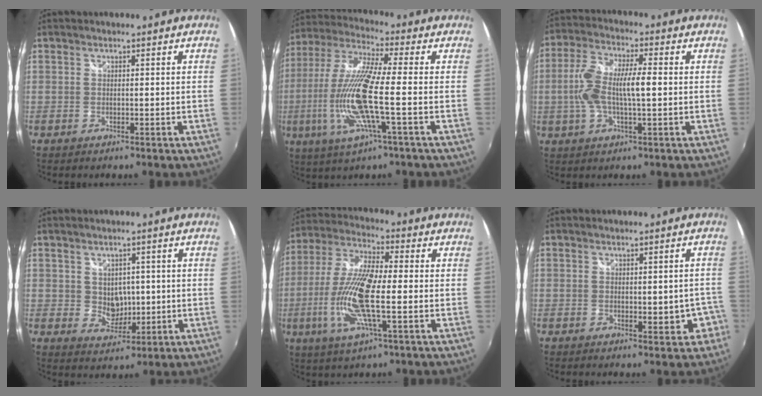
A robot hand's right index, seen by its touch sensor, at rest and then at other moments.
{"total": 16.3, "force": [-3.6, 1.5, 15.8], "torque": [-0.314, -0.012, -0.069]}
{"total": 10.6, "force": [-0.2, 3.0, 10.2], "torque": [-0.207, 0.010, -0.002]}
{"total": 4.4, "force": [0.8, 3.9, 2.0], "torque": [-0.033, 0.005, 0.023]}
{"total": 15.2, "force": [-2.8, 3.2, 14.6], "torque": [-0.301, -0.005, -0.055]}
{"total": 3.3, "force": [-1.2, 1.9, 2.4], "torque": [-0.027, 0.007, -0.006]}